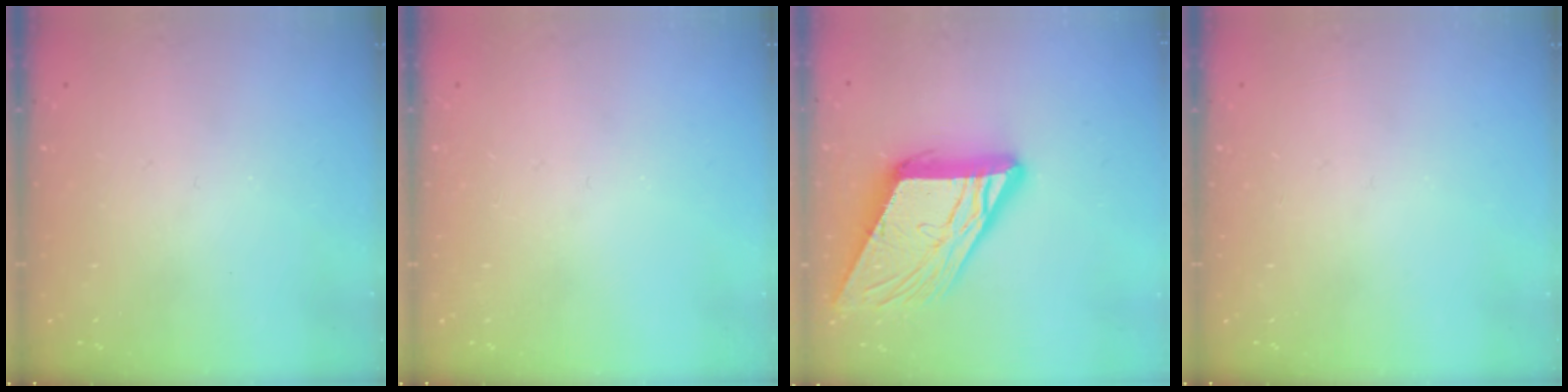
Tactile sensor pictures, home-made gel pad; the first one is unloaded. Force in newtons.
{"total": 0.0}
{"total": 18.0, "press": 17.8, "slide": 2.4}
{"total": 0.0}